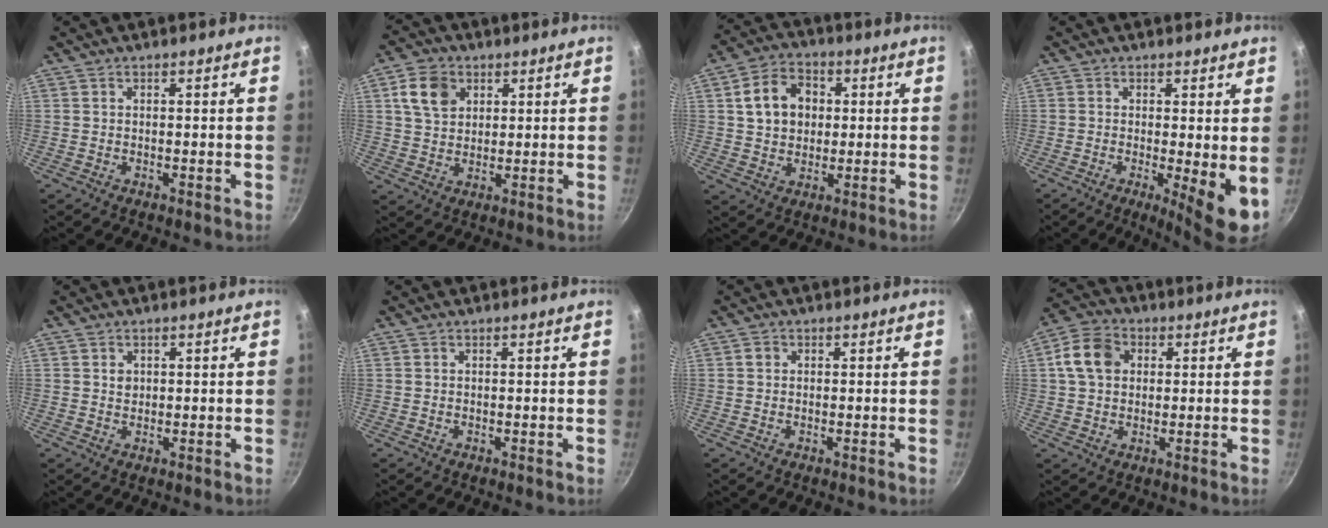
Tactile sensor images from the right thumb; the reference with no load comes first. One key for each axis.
{"total": 8.0, "fx": 3.0, "fy": 6.0, "fz": 4.4, "tx": -0.062, "ty": 0.002, "tz": 0.053}
{"total": 10.7, "fx": 2.1, "fy": 8.4, "fz": 6.3, "tx": -0.086, "ty": 0.014, "tz": 0.030}
{"total": 7.0, "fx": -0.7, "fy": 1.3, "fz": 6.9, "tx": -0.094, "ty": -0.015, "tz": -0.005}
{"total": 1.5, "fx": 0.5, "fy": 1.3, "fz": 0.6, "tx": -0.006, "ty": 0.000, "tz": 0.007}
{"total": 0.0}
{"total": 1.3, "fx": 0.3, "fy": 1.1, "fz": 0.5, "tx": -0.007, "ty": 0.004, "tz": 0.003}
{"total": 9.0, "fx": 1.8, "fy": 7.1, "fz": 5.2, "tx": -0.081, "ty": 0.013, "tz": 0.021}